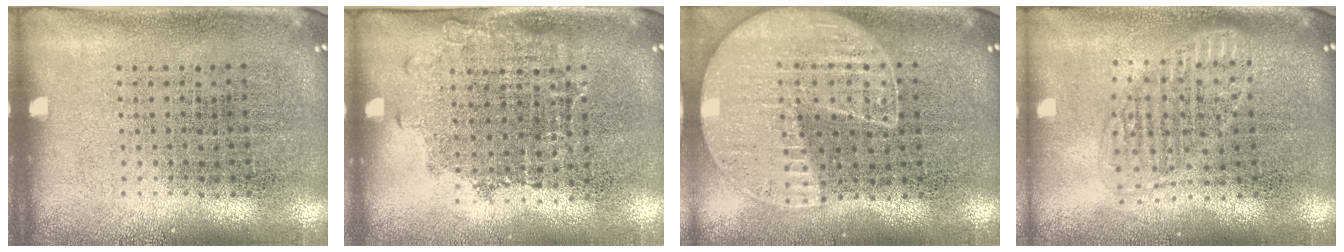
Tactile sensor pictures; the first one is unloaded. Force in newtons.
{"total": 1.1, "press": 0.9, "slide": 0.6}
{"total": 1.3, "press": 1.2, "slide": 0.3}
{"total": 1.5, "press": 1.3, "slide": 0.8}